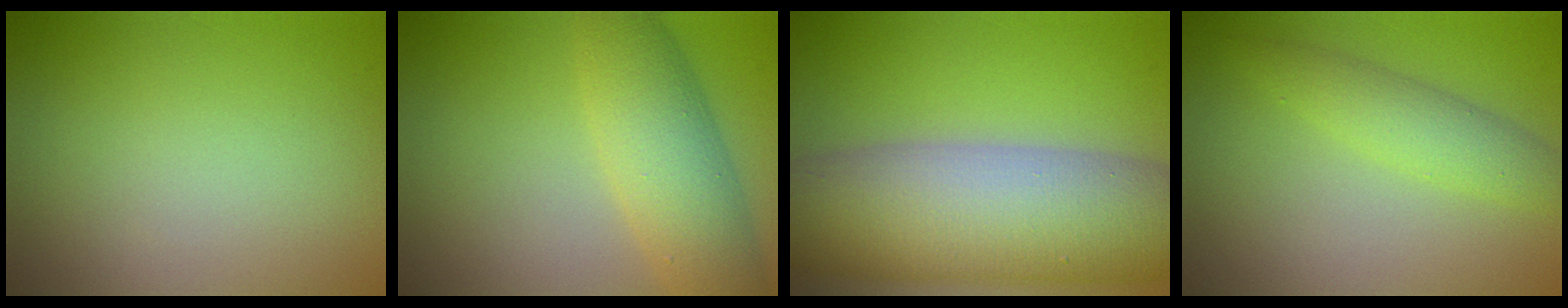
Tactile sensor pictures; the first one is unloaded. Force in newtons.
{"total": 6.2, "press": 6.2, "slide": 0.2}
{"total": 13.4, "press": 13.4, "slide": 0.6}
{"total": 2.9, "press": 2.9, "slide": 0.1}